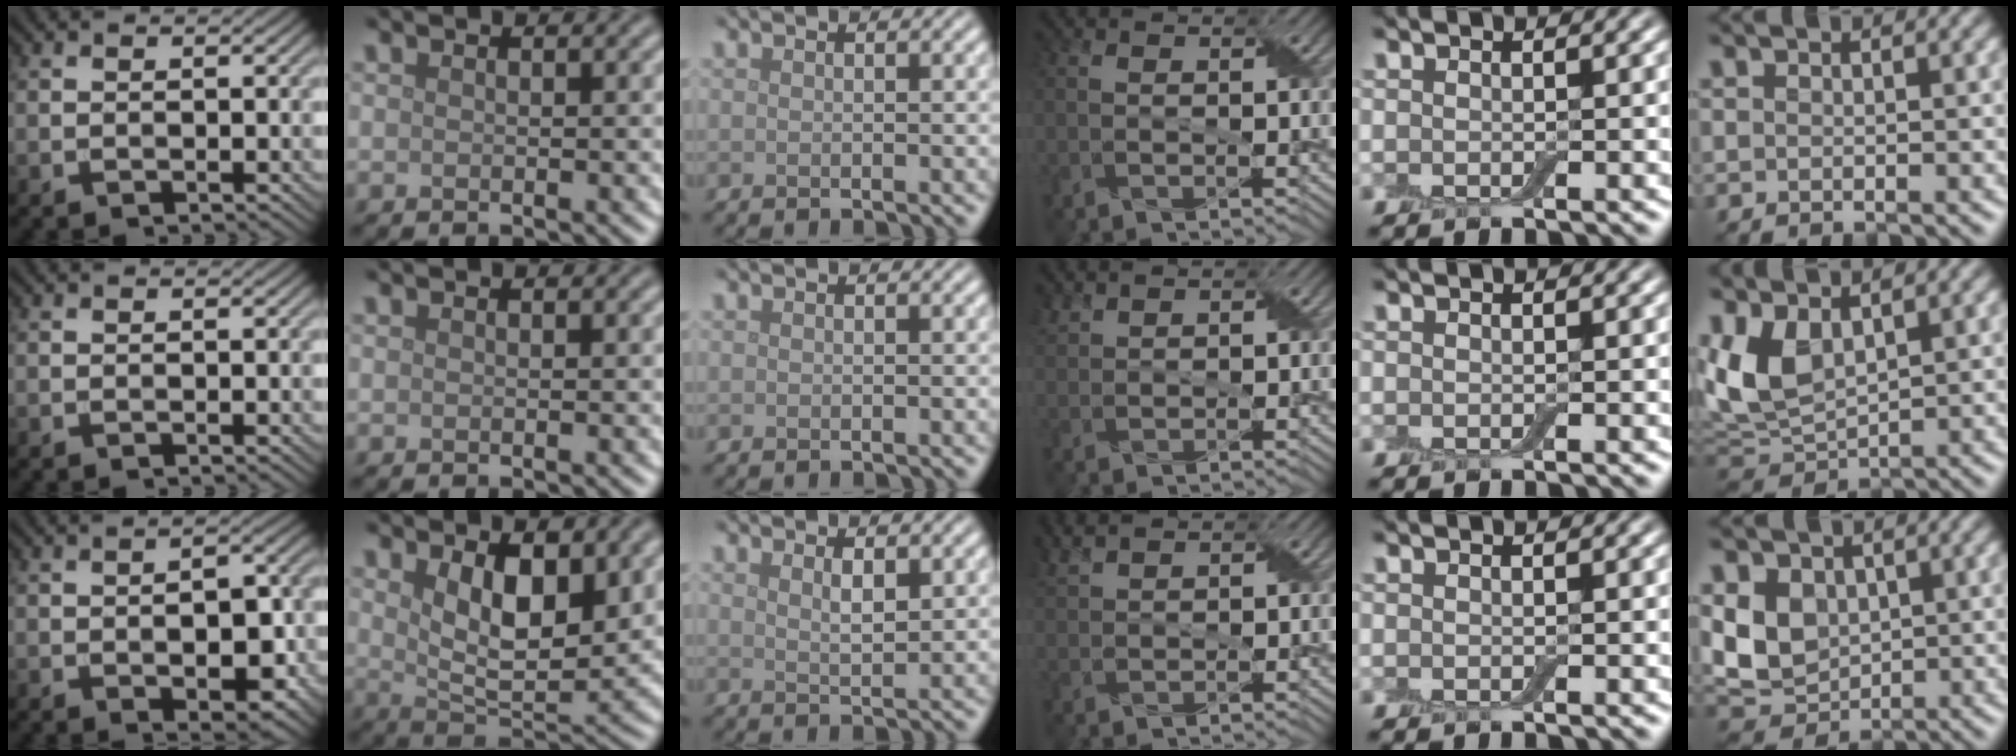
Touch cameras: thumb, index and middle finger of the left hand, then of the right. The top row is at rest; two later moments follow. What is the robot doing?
{"motion": "wrap", "object": "adhesive wrap"}